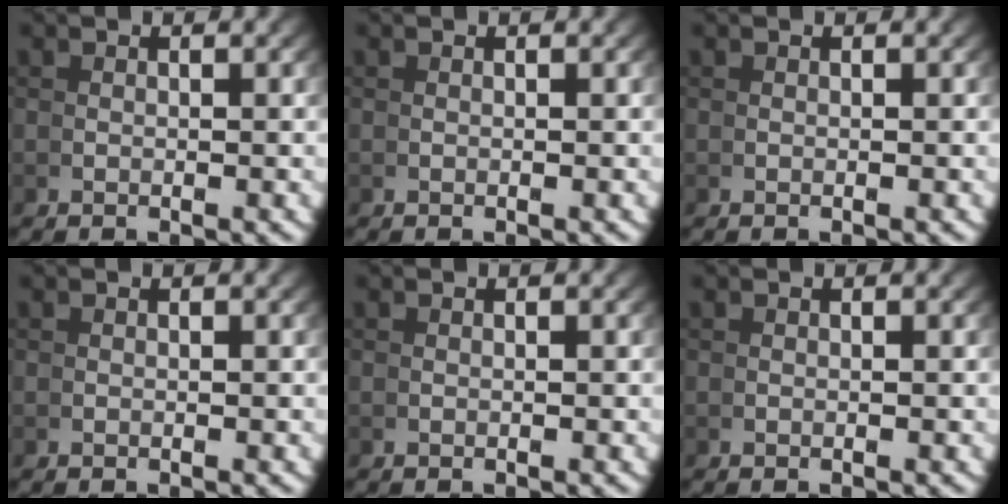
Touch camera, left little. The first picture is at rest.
{"total": 0.0}
{"total": 0.0}
{"total": 0.0}
{"total": 0.0}
{"total": 0.0}